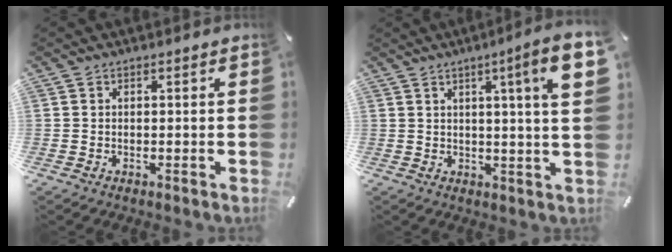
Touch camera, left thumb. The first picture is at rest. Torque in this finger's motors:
{"motor_torque": [0.38, 0.38, 0.24, -0.23, 0.14]}